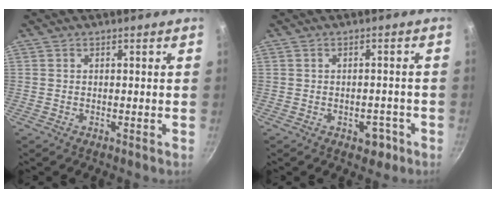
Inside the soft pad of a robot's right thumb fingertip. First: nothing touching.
{"total": 3.8, "force": [-1.7, 2.4, 2.3], "torque": [-0.009, 0.017, -0.014]}